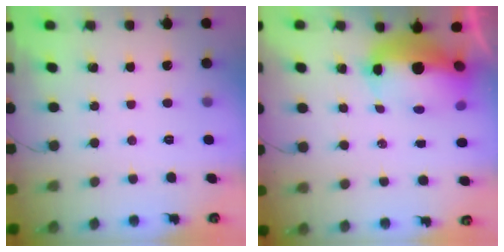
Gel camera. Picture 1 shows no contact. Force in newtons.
{"total": 18.8, "press": 15.3, "slide": 10.8}